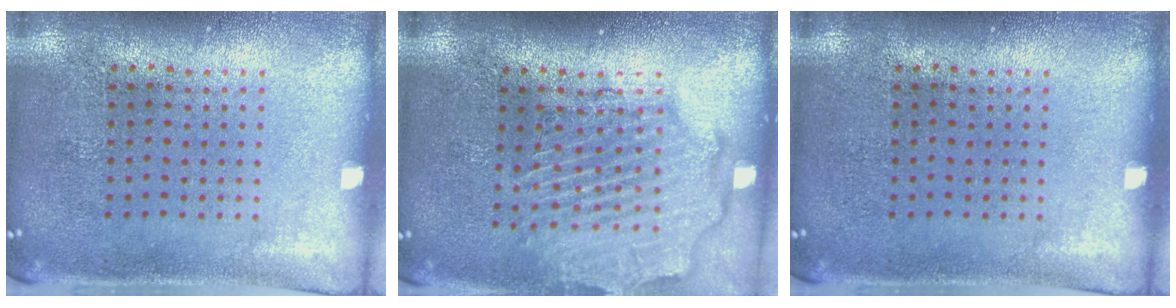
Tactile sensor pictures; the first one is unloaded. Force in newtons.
{"total": 2.6, "press": 2.2, "slide": 1.3}
{"total": 0.0}